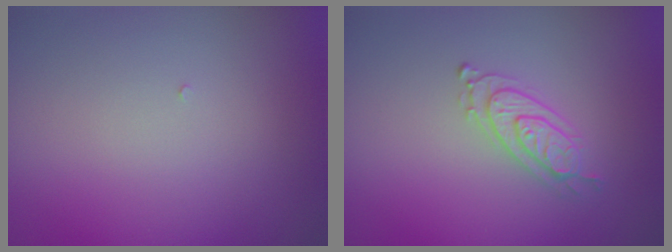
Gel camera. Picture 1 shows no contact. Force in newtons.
{"total": 2.2, "press": 2.1, "slide": 0.6}